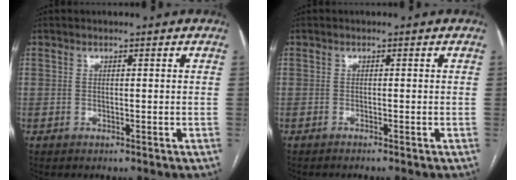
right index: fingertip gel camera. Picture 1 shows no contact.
{"total": 1.1, "force": [-1.0, -0.2, 0.4], "torque": [-0.007, 0.001, -0.014]}